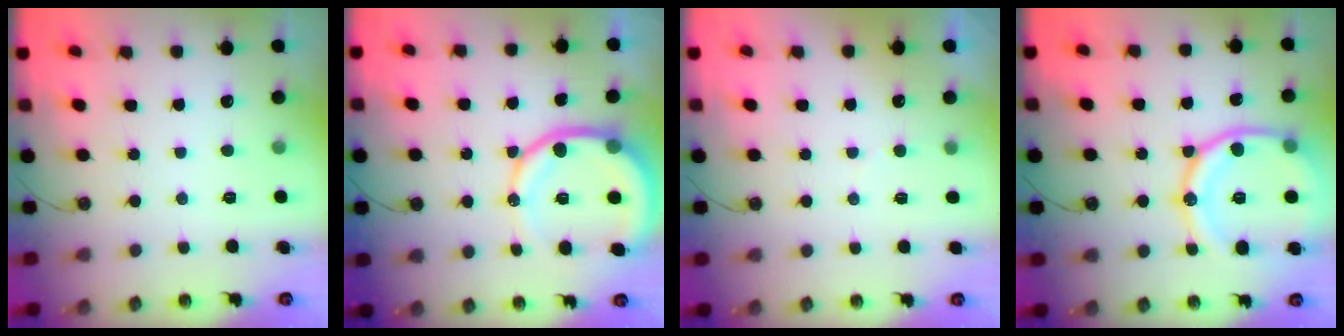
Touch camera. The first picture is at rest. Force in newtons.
{"total": 14.1, "press": 13.9, "slide": 2.0}
{"total": 2.8, "press": 2.7, "slide": 0.3}
{"total": 19.3, "press": 19.2, "slide": 2.1}